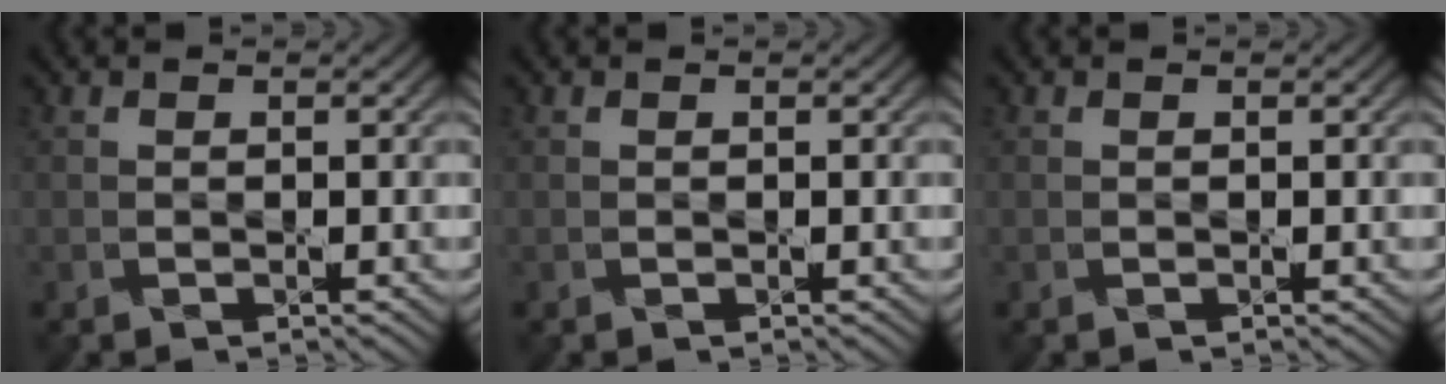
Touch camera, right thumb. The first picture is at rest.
{"total": 0.0}
{"total": 0.0}